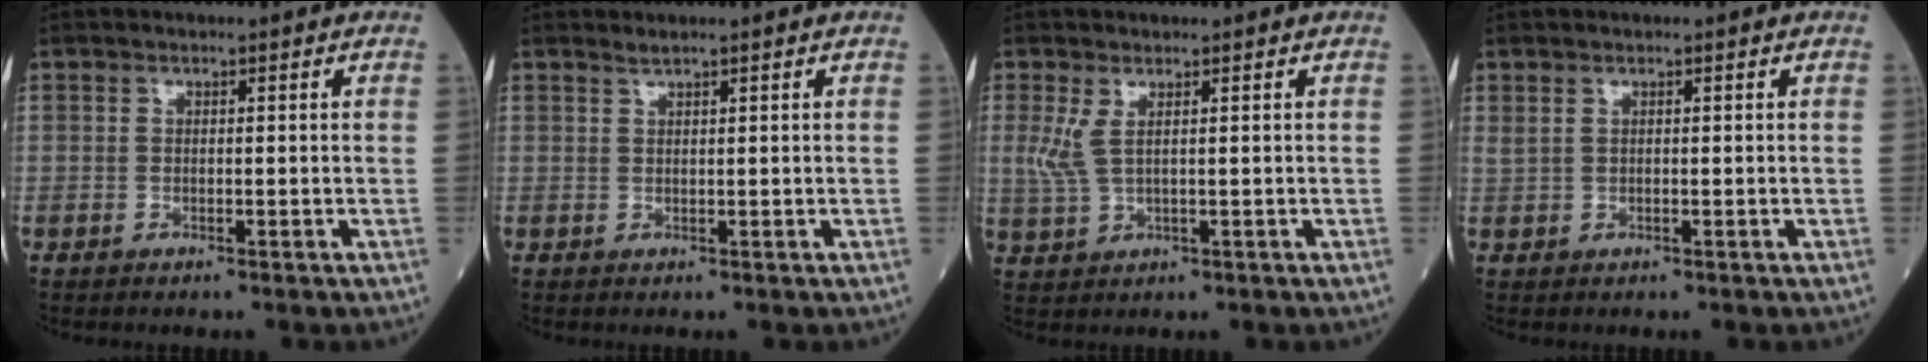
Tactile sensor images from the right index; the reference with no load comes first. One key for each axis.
{"total": 0.8, "fx": 0.7, "fy": -0.2, "fz": 0.1, "tx": -0.013, "ty": 0.001, "tz": 0.022}
{"total": 3.1, "fx": 1.0, "fy": 0.6, "fz": 2.8, "tx": -0.080, "ty": 0.000, "tz": 0.030}
{"total": 0.8, "fx": 0.5, "fy": 0.2, "fz": 0.6, "tx": -0.028, "ty": 0.010, "tz": 0.017}